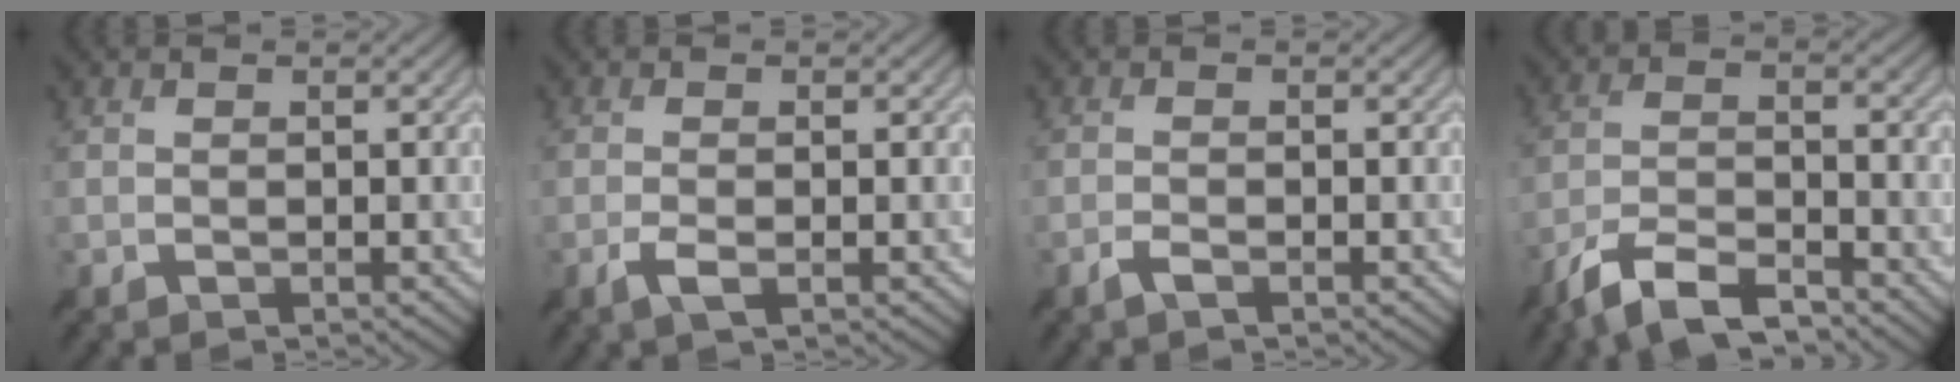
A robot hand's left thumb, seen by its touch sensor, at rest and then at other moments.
{"total": 2.3, "force": [-0.9, 0.5, 2.1], "torque": [-0.041, 0.003, -0.021]}
{"total": 1.5, "force": [-0.9, 0.2, 1.1], "torque": [-0.019, 0.005, -0.023]}
{"total": 7.7, "force": [-6.0, 2.0, 4.4], "torque": [-0.089, -0.005, -0.123]}